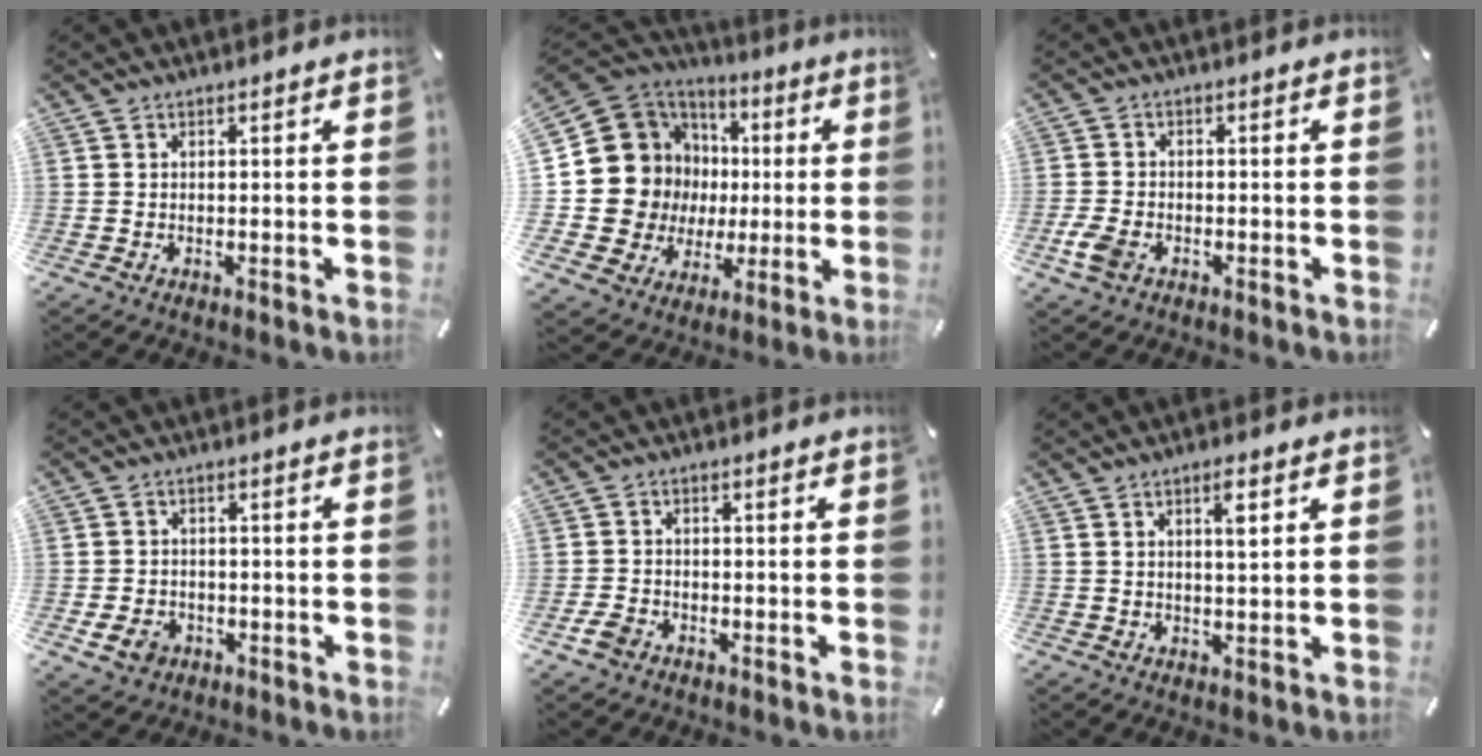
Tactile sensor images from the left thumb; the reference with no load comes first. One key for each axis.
{"total": 16.7, "fx": 1.7, "fy": 15.7, "fz": 5.3, "tx": -0.097, "ty": -0.026, "tz": 0.065}
{"total": 4.6, "fx": -2.1, "fy": 2.9, "fz": 3.0, "tx": -0.080, "ty": 0.000, "tz": -0.046}
{"total": 4.7, "fx": -1.8, "fy": 3.7, "fz": 2.2, "tx": -0.039, "ty": 0.003, "tz": -0.035}
{"total": 3.2, "fx": -1.7, "fy": 2.3, "fz": 1.4, "tx": -0.030, "ty": 0.006, "tz": -0.034}
{"total": 3.7, "fx": 1.4, "fy": 0.6, "fz": 3.4, "tx": -0.064, "ty": -0.001, "tz": 0.019}